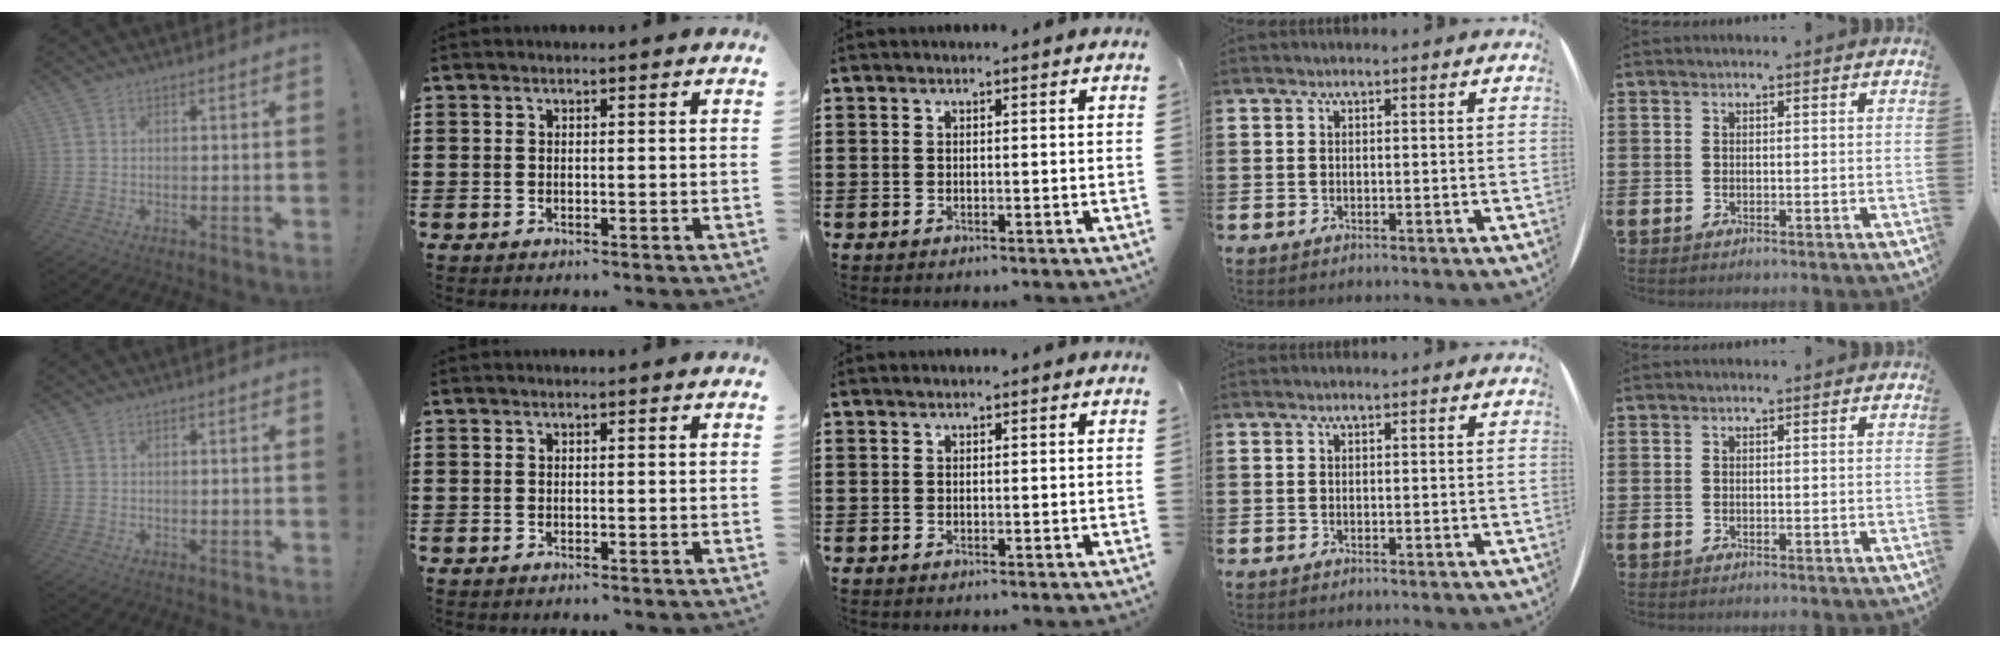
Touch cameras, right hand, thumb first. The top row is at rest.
{}